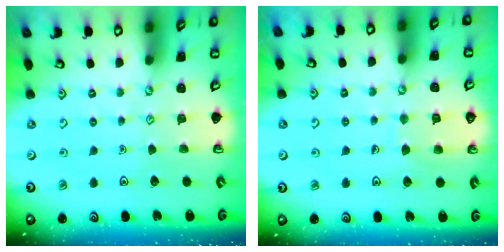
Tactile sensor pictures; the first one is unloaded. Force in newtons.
{"total": 5.7, "press": 5.7, "slide": 0.4}